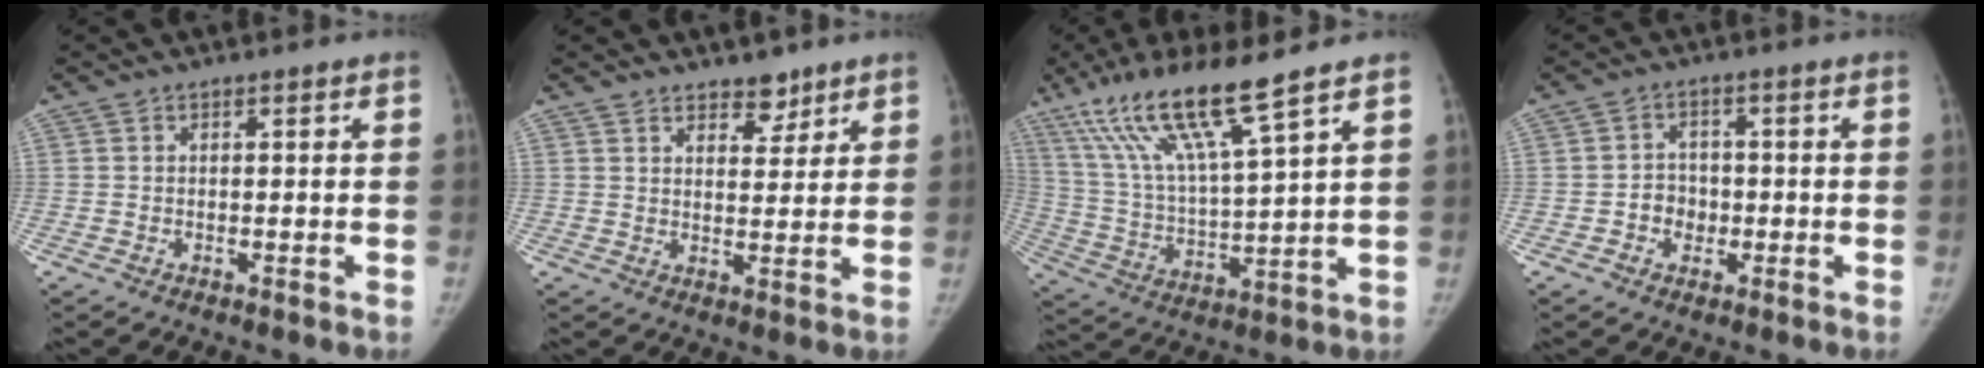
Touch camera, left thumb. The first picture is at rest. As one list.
[{"total": 4.6, "force": [3.5, 2.3, 1.8], "torque": [-0.002, -0.024, 0.055]}, {"total": 16.8, "force": [10.9, 1.7, 12.7], "torque": [-0.244, -0.044, 0.215]}, {"total": 4.3, "force": [-1.0, 3.7, 1.8], "torque": [-0.004, 0.011, -0.021]}]